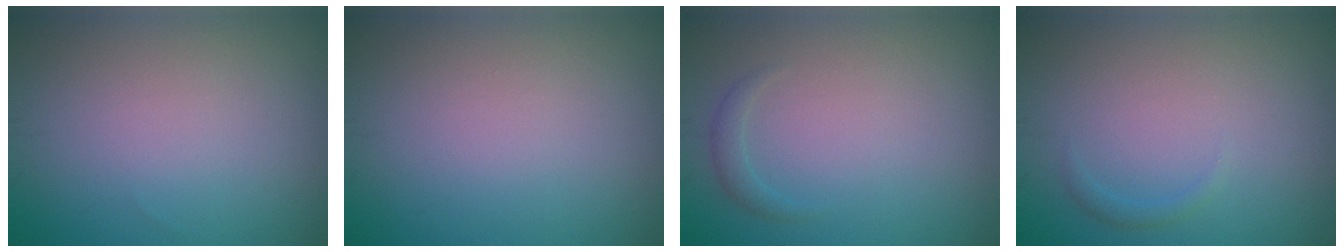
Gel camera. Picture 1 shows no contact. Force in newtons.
{"total": 0.0}
{"total": 0.9, "press": 0.9, "slide": 0.0}
{"total": 0.8, "press": 0.8, "slide": 0.1}